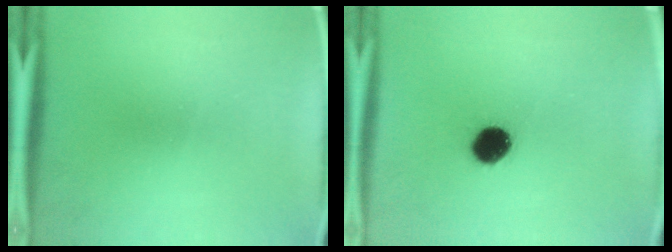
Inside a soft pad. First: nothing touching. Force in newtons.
{"total": 6.3}